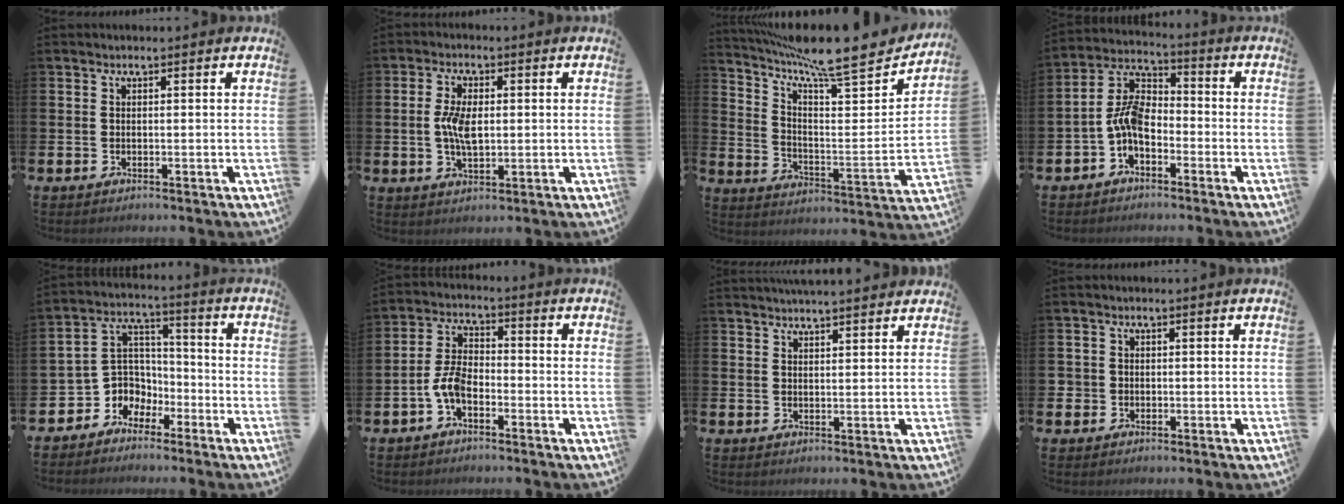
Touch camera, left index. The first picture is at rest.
{"total": 5.1, "force": [0.4, 2.5, 4.4], "torque": [-0.070, -0.005, -0.001]}
{"total": 10.8, "force": [9.5, 1.6, 4.9], "torque": [-0.110, -0.081, 0.149]}
{"total": 6.3, "force": [-1.7, 3.9, 4.6], "torque": [-0.101, -0.001, -0.041]}
{"total": 5.3, "force": [-2.2, 4.8, -0.1], "torque": [-0.034, -0.016, -0.051]}
{"total": 4.9, "force": [-2.3, 2.5, 3.5], "torque": [-0.075, 0.008, -0.048]}
{"total": 3.2, "force": [3.2, -0.2, 0.2], "torque": [-0.010, -0.012, 0.059]}
{"total": 1.5, "force": [-0.2, 1.5, 0.2], "torque": [0.007, -0.001, -0.011]}